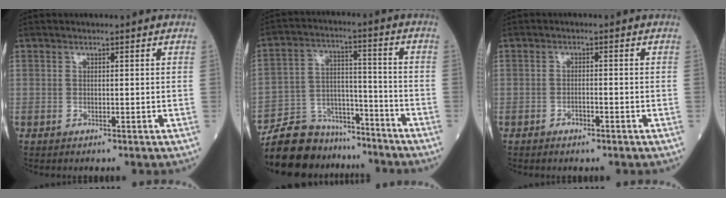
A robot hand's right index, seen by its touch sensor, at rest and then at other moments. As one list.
[{"total": 13.4, "force": [-12.2, 5.2, 2.1], "torque": [-0.038, 0.039, -0.208]}, {"total": 1.6, "force": [-1.0, 0.4, 1.2], "torque": [-0.018, 0.000, -0.017]}]